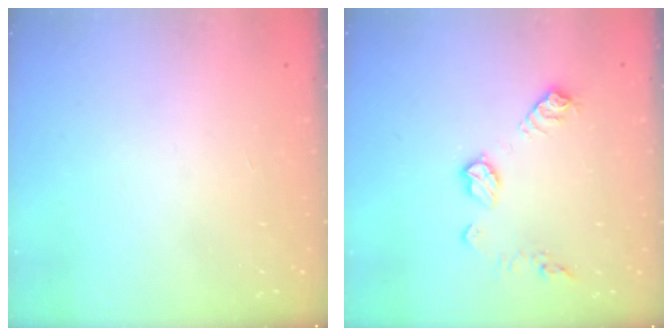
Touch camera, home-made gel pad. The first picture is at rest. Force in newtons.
{"total": 9.8, "press": 9.8, "slide": 0.6}